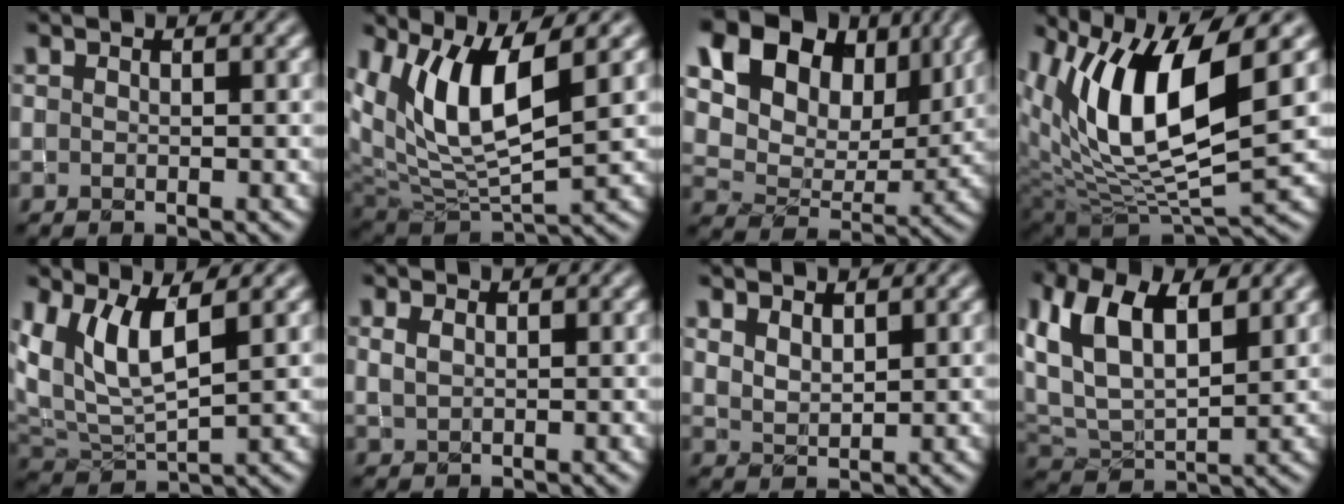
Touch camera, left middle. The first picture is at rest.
{"total": 8.9, "force": [3.7, 3.4, 7.3], "torque": [-0.150, -0.013, 0.070]}
{"total": 16.4, "force": [8.8, 10.7, 8.8], "torque": [-0.181, 0.036, 0.171]}
{"total": 11.3, "force": [4.0, 4.4, 9.6], "torque": [-0.180, -0.009, 0.078]}
{"total": 5.9, "force": [2.6, 2.3, 4.9], "torque": [-0.116, -0.008, 0.054]}
{"total": 1.0, "force": [0.5, 0.5, 0.7], "torque": [-0.021, 0.000, 0.013]}
{"total": 1.9, "force": [1.5, 0.8, 0.9], "torque": [-0.022, -0.003, 0.034]}
{"total": 8.3, "force": [3.5, 4.2, 6.3], "torque": [-0.142, 0.012, 0.059]}